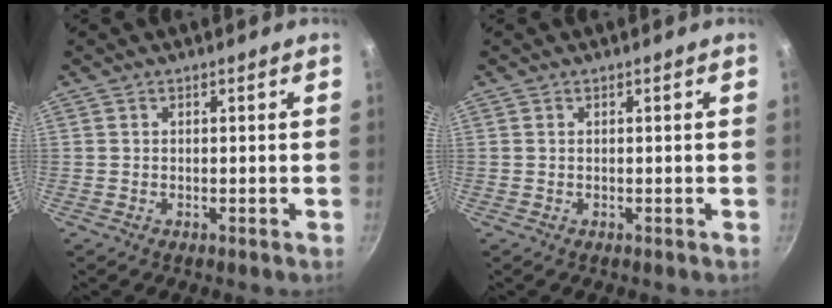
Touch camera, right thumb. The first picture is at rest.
{"total": 0.0}